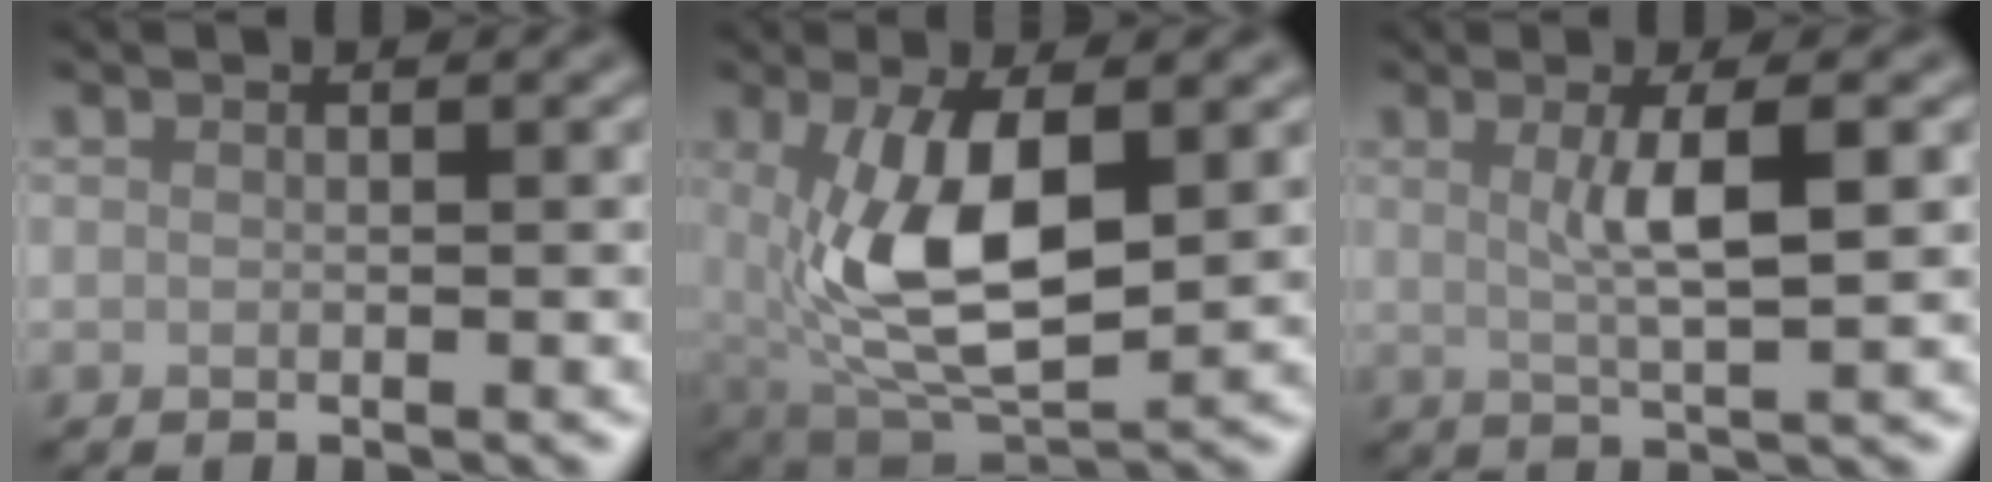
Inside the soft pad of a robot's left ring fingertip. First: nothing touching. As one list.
[{"total": 9.5, "force": [0.8, 4.6, 8.3], "torque": [-0.167, -0.011, 0.021]}, {"total": 4.2, "force": [0.8, 0.8, 4.0], "torque": [-0.069, -0.001, 0.014]}]